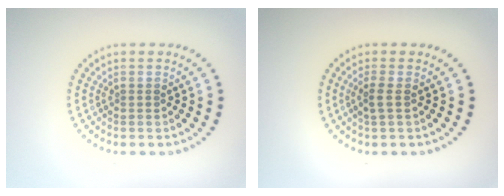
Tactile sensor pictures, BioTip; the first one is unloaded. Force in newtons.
{"total": 1.5, "press": 1.2, "slide": 0.8}